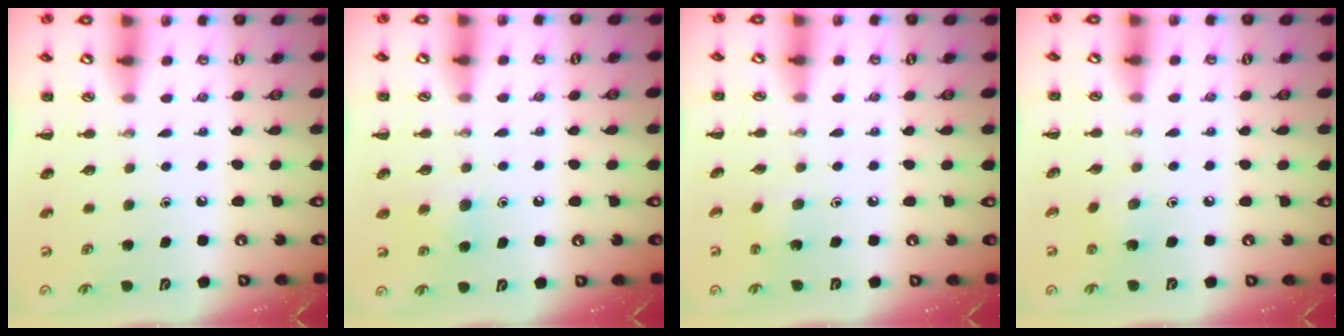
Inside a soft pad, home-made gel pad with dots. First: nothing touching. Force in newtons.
{"total": 5.2, "press": 5.0, "slide": 1.3}
{"total": 2.0, "press": 1.8, "slide": 0.7}
{"total": 2.4, "press": 2.4, "slide": 0.6}